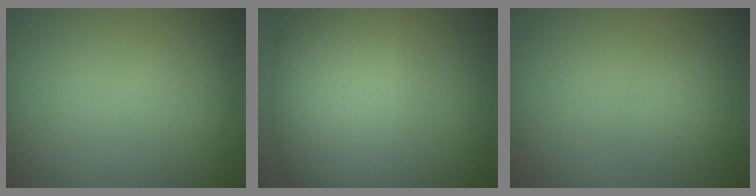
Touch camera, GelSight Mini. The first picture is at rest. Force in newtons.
{"total": 8.3, "press": 8.3, "slide": 0.2}
{"total": 1.0, "press": 1.0, "slide": 0.1}